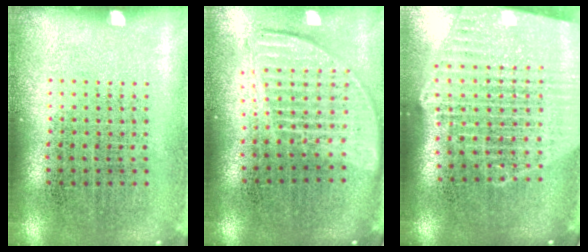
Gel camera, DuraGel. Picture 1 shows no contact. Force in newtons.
{"total": 1.8, "press": 1.6, "slide": 0.9}
{"total": 2.6, "press": 2.2, "slide": 1.3}